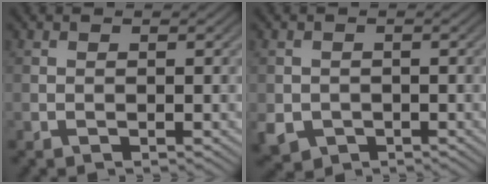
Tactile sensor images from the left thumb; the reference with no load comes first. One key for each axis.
{"total": 3.3, "fx": -1.2, "fy": 2.9, "fz": 1.2, "tx": -0.034, "ty": -0.018, "tz": -0.023}